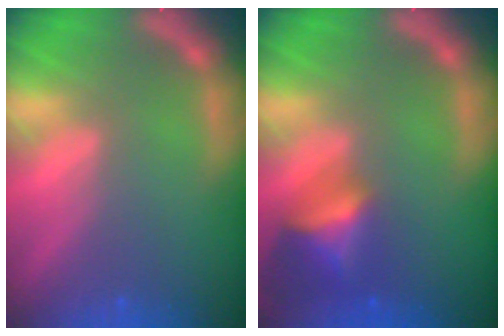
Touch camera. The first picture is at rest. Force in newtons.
{"total": 4.9}